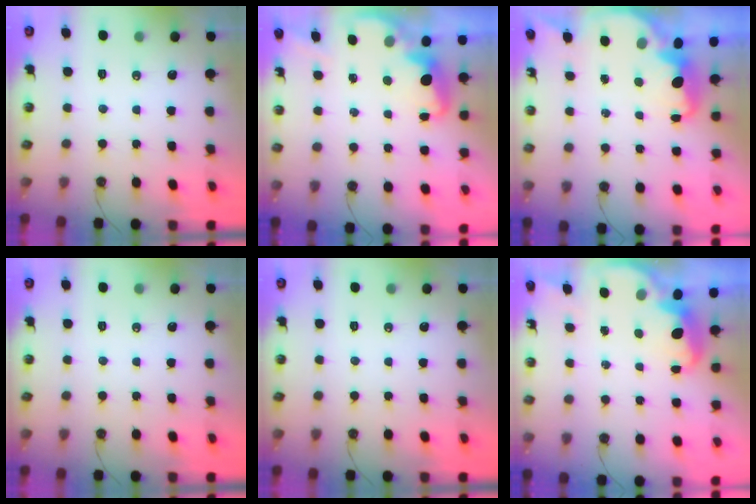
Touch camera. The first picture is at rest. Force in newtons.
{"total": 2.8, "press": 2.7, "slide": 0.6}
{"total": 2.8, "press": 2.8, "slide": 0.4}
{"total": 0.0}
{"total": 0.0}
{"total": 2.5, "press": 2.4, "slide": 0.6}